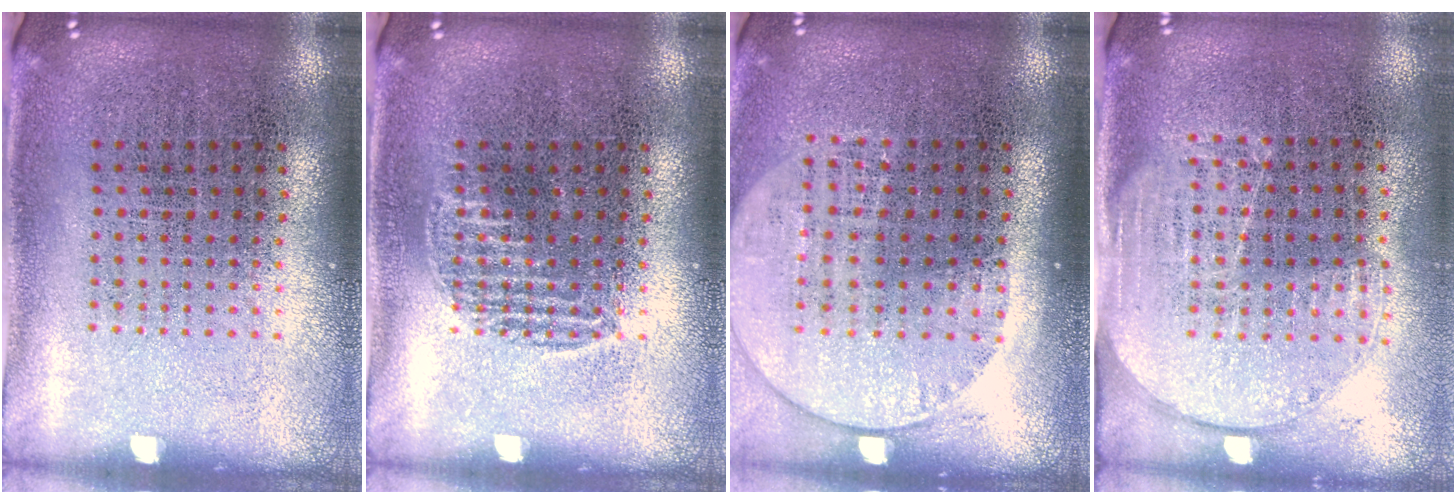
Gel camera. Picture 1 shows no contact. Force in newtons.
{"total": 0.9, "press": 0.8, "slide": 0.2}
{"total": 1.5, "press": 1.3, "slide": 0.7}
{"total": 1.6, "press": 1.4, "slide": 0.8}